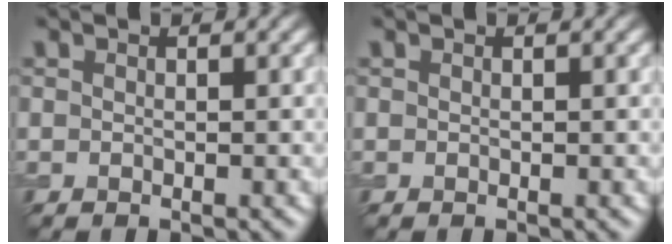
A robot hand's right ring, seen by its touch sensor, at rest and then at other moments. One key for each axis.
{"total": 0.0}